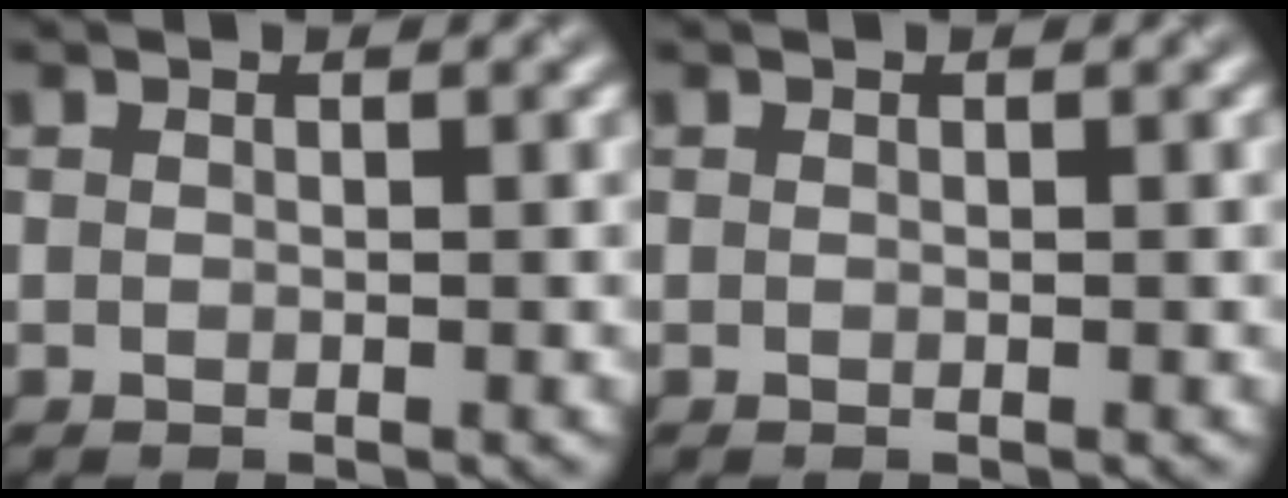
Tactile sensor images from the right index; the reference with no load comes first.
{"total": 0.0}